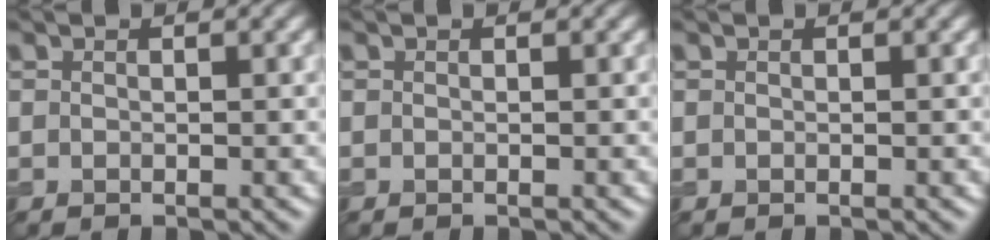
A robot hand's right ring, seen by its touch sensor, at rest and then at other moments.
{"total": 0.0}
{"total": 0.0}